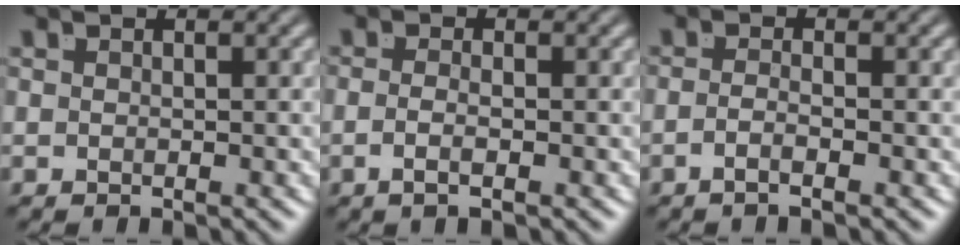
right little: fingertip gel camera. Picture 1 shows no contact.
{"total": 1.9, "force": [-1.1, -0.4, 1.5], "torque": [-0.032, -0.010, -0.014]}
{"total": 2.0, "force": [-1.5, -0.6, 1.2], "torque": [-0.025, -0.010, -0.023]}